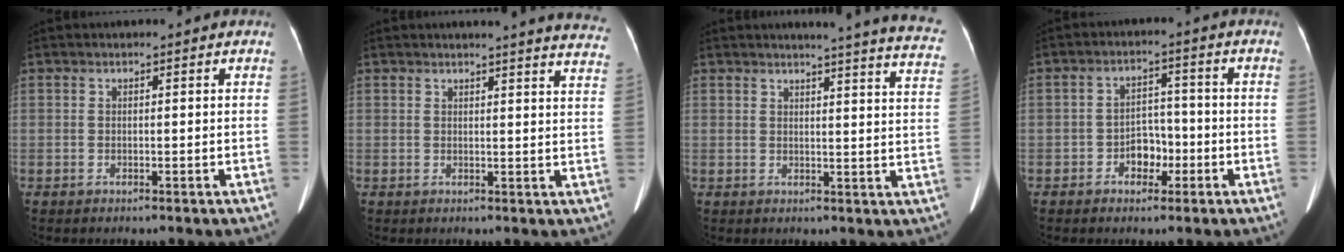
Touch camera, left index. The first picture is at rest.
{"total": 13.3, "force": [12.7, 0.3, 3.9], "torque": [-0.030, -0.070, 0.113]}
{"total": 14.9, "force": [13.1, -0.2, 7.1], "torque": [-0.085, -0.069, 0.126]}
{"total": 4.5, "force": [-1.9, 3.0, 2.7], "torque": [-0.043, 0.014, -0.031]}